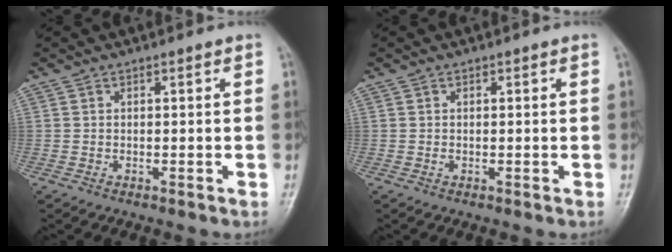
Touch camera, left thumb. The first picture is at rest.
{"total": 0.5, "force": [0.0, 0.4, 0.3], "torque": [-0.003, 0.000, 0.000]}